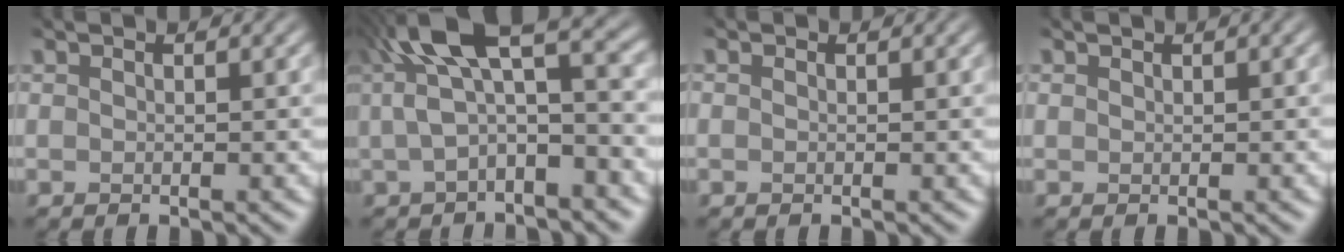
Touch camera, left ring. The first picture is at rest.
{"total": 8.0, "force": [1.5, 3.4, 7.0], "torque": [-0.144, 0.016, 0.024]}
{"total": 0.0}
{"total": 0.0}